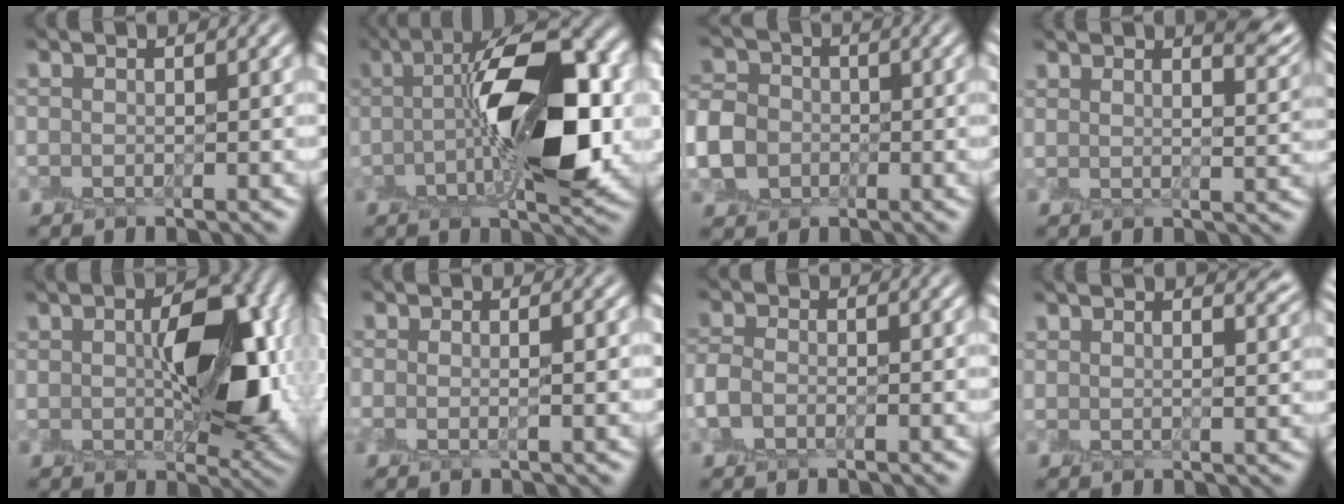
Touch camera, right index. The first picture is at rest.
{"total": 12.6, "force": [0.0, 4.6, 11.8], "torque": [-0.185, 0.014, -0.005]}
{"total": 4.2, "force": [-1.1, 3.7, 1.5], "torque": [-0.040, 0.000, -0.027]}
{"total": 6.0, "force": [4.2, 2.2, 3.8], "torque": [-0.016, 0.030, 0.036]}
{"total": 9.3, "force": [1.1, 4.7, 7.9], "torque": [-0.123, 0.008, 0.025]}
{"total": 1.1, "force": [0.0, 0.3, 1.1], "torque": [-0.017, -0.001, -0.003]}
{"total": 1.6, "force": [-0.7, 1.2, 0.8], "torque": [-0.018, 0.006, -0.014]}
{"total": 3.8, "force": [2.7, 1.5, 2.2], "torque": [-0.003, 0.018, 0.018]}